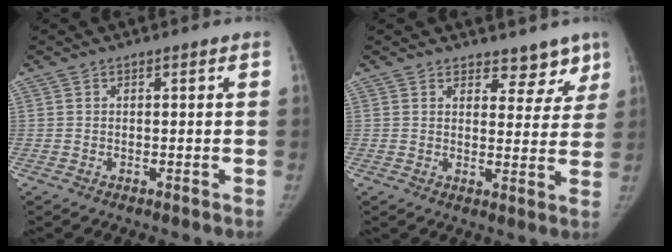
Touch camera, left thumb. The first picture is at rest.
{"total": 5.9, "force": [4.7, 3.1, 1.4], "torque": [0.022, -0.032, 0.059]}